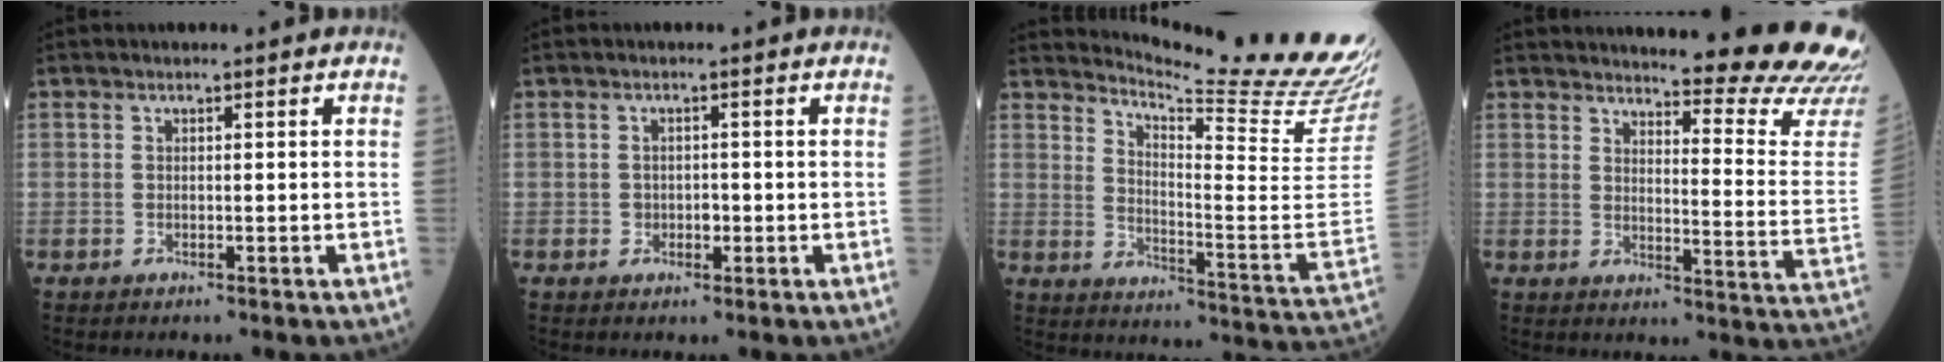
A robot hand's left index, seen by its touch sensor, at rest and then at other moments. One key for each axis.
{"total": 1.6, "fx": -0.6, "fy": 1.3, "fz": 0.8, "tx": -0.012, "ty": 0.000, "tz": -0.008}
{"total": 19.4, "fx": 18.5, "fy": -3.0, "fz": 5.0, "tx": -0.097, "ty": -0.150, "tz": 0.239}
{"total": 17.9, "fx": 17.1, "fy": -1.1, "fz": 5.3, "tx": -0.075, "ty": -0.143, "tz": 0.186}